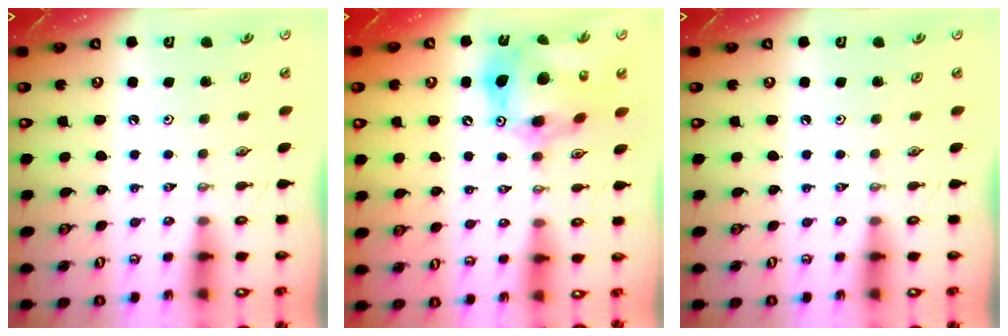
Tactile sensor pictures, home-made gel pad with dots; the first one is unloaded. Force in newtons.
{"total": 15.7, "press": 15.6, "slide": 1.6}
{"total": 0.0}